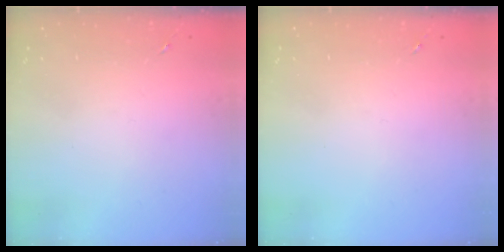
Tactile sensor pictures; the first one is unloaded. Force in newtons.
{"total": 0.0}